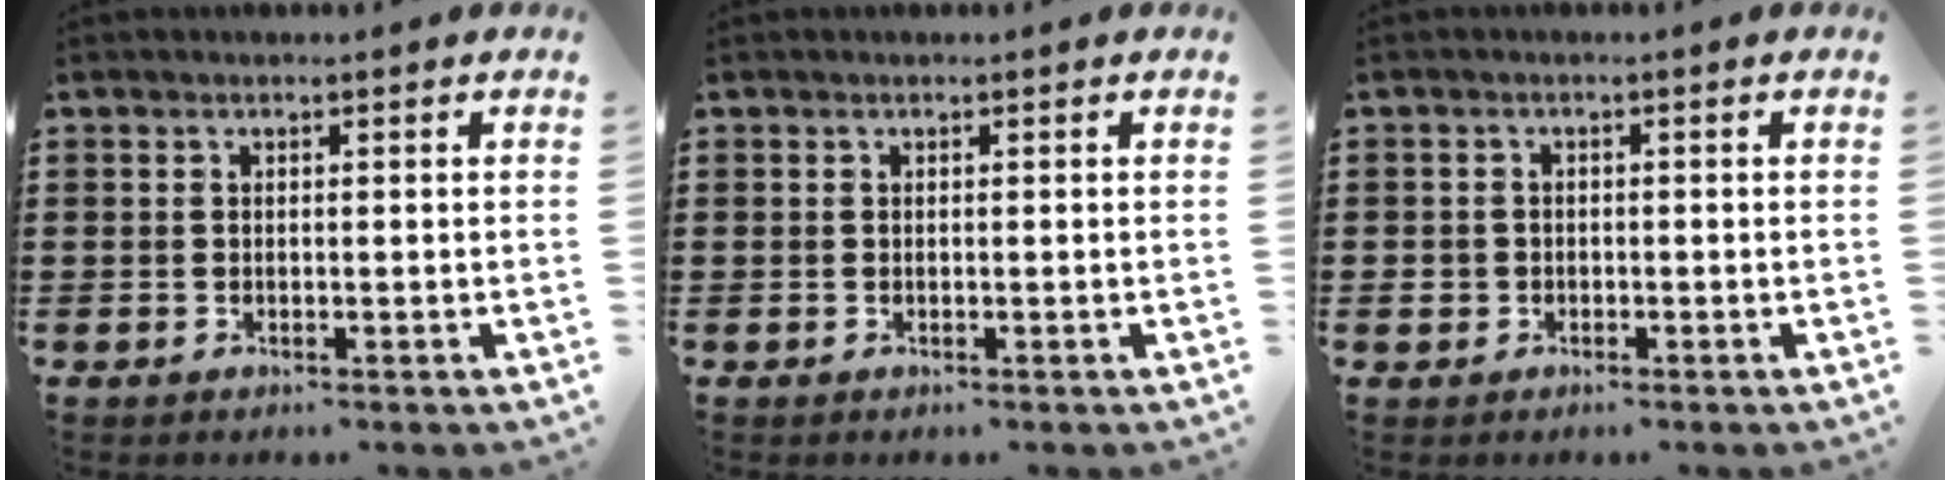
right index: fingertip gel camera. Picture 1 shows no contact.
{"total": 0.0}
{"total": 1.6, "force": [-0.6, 1.4, 0.4], "torque": [-0.012, 0.001, -0.015]}